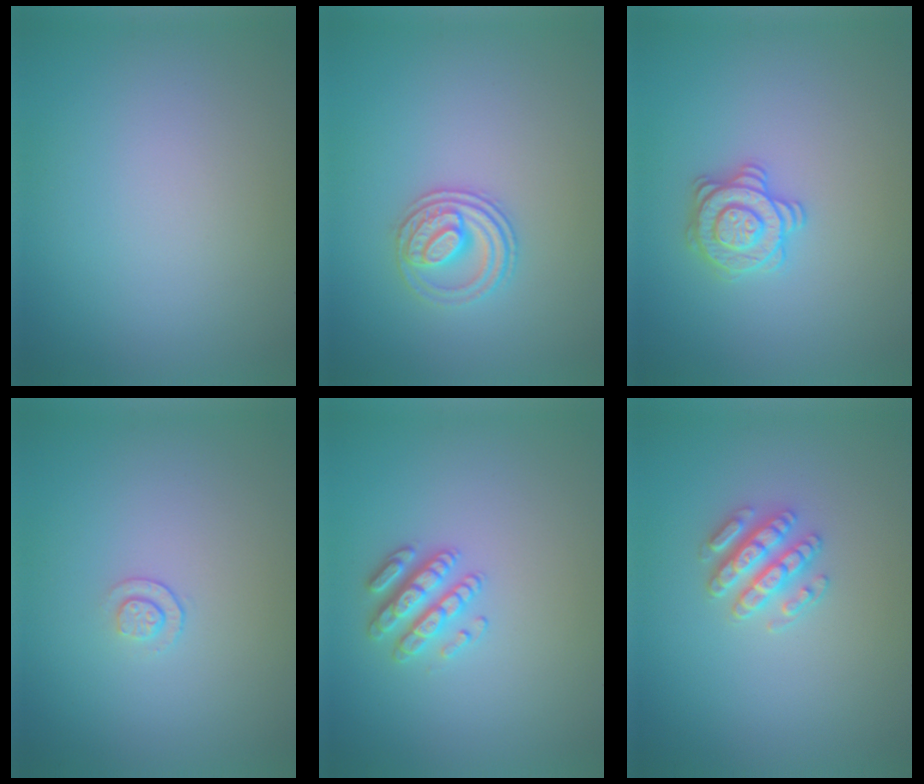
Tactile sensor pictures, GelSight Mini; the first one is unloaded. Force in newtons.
{"total": 2.8, "press": 2.6, "slide": 1.1}
{"total": 2.8, "press": 2.7, "slide": 0.5}
{"total": 0.9, "press": 0.6, "slide": 0.7}
{"total": 2.6, "press": 2.6, "slide": 0.5}
{"total": 3.0, "press": 2.8, "slide": 1.1}